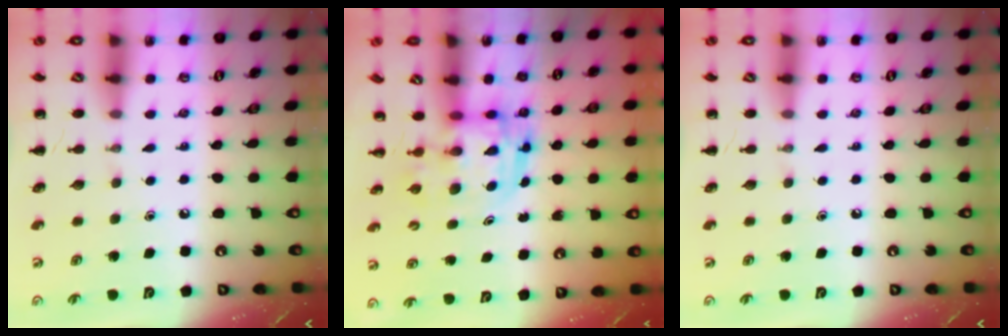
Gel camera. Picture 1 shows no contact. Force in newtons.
{"total": 4.1, "press": 4.0, "slide": 0.9}
{"total": 0.0}